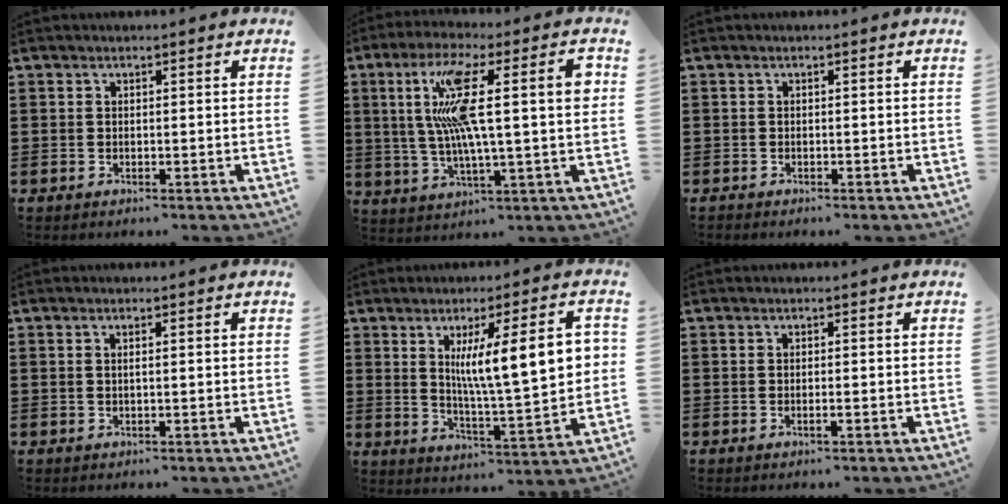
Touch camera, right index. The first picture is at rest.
{"total": 14.0, "force": [2.8, 2.6, 13.5], "torque": [-0.267, 0.007, 0.038]}
{"total": 0.6, "force": [-0.5, 0.3, -0.1], "torque": [0.001, 0.003, -0.012]}
{"total": 0.9, "force": [0.1, 0.0, 0.9], "torque": [-0.016, -0.002, 0.002]}
{"total": 12.3, "force": [3.2, 2.1, 11.7], "torque": [-0.195, -0.005, 0.048]}
{"total": 0.7, "force": [-0.3, 0.0, 0.7], "torque": [-0.012, -0.004, -0.004]}